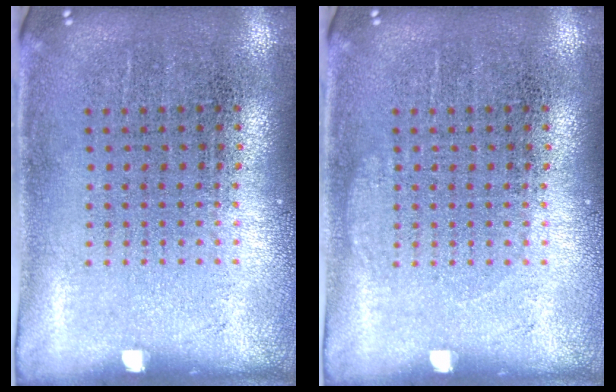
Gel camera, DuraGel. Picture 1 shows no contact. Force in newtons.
{"total": 0.6, "press": 0.5, "slide": 0.1}